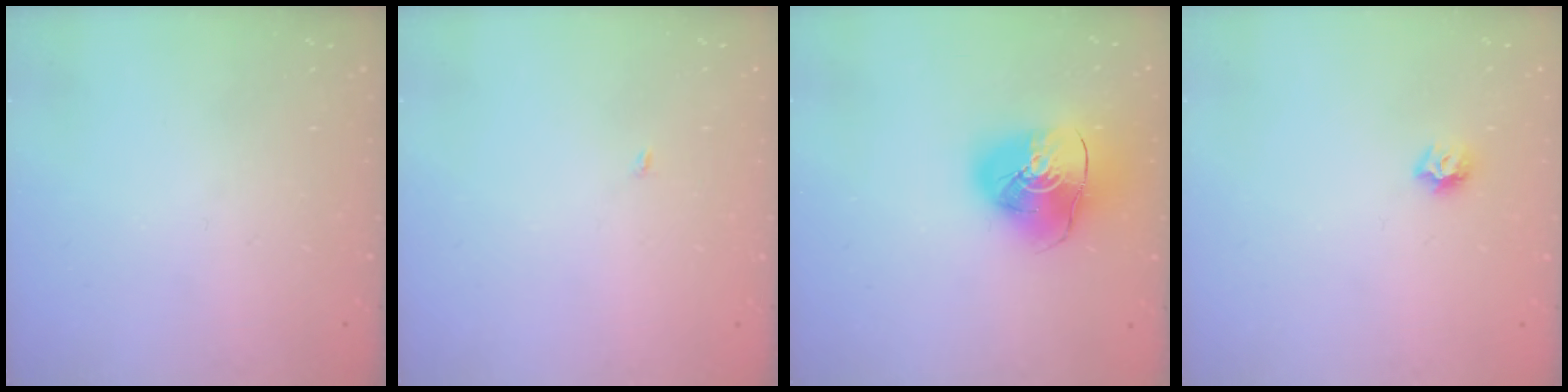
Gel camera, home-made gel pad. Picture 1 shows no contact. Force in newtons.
{"total": 1.9, "press": 1.9, "slide": 0.2}
{"total": 13.5, "press": 13.4, "slide": 1.9}
{"total": 5.8, "press": 5.8, "slide": 0.7}